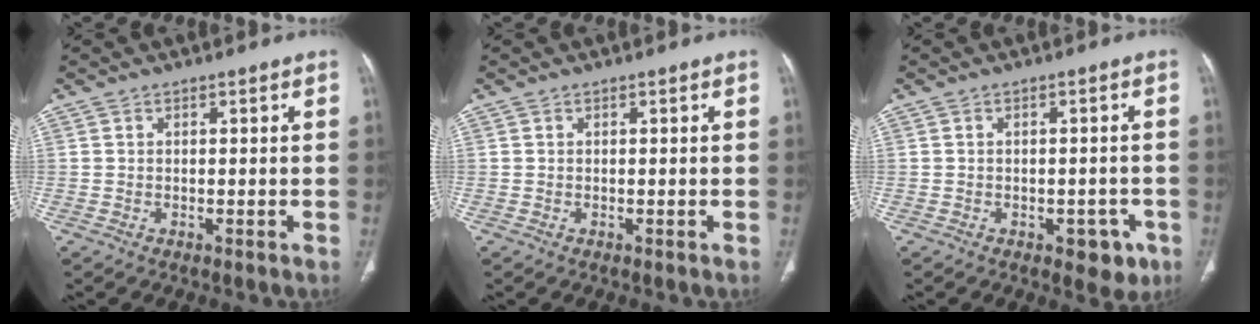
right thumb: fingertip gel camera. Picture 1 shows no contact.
{"total": 0.0}
{"total": 5.0, "force": [-2.4, 3.0, 3.3], "torque": [-0.016, 0.010, -0.024]}